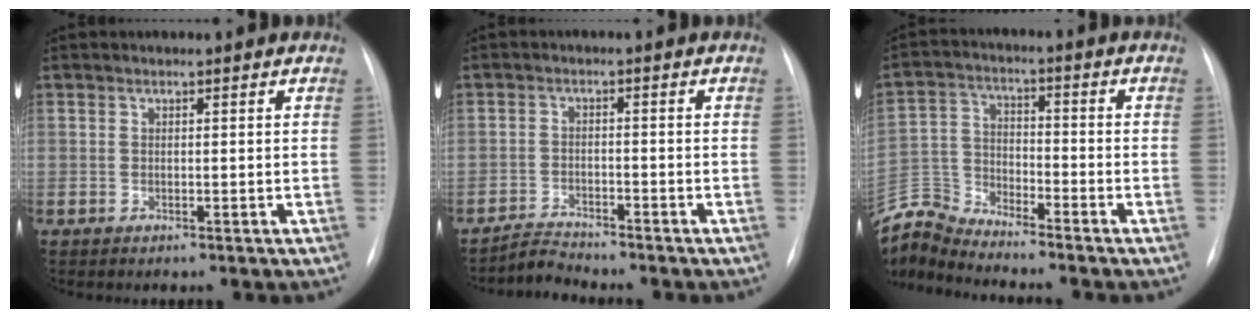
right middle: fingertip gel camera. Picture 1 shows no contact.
{"total": 3.0, "force": [-2.9, -0.4, -0.7], "torque": [0.015, -0.018, -0.053]}
{"total": 8.0, "force": [-8.0, -0.7, -0.5], "torque": [-0.002, 0.015, -0.158]}